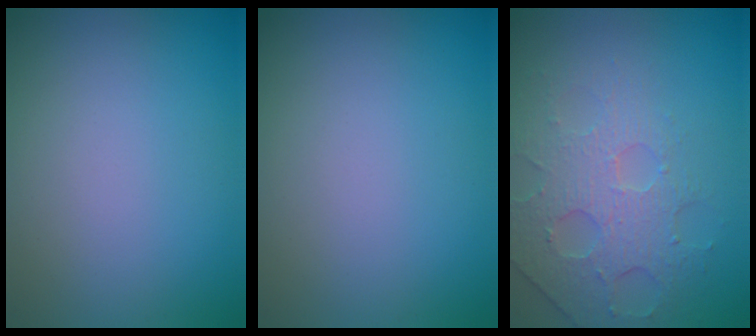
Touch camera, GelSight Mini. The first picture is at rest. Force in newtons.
{"total": 0.0}
{"total": 3.8, "press": 3.6, "slide": 1.1}